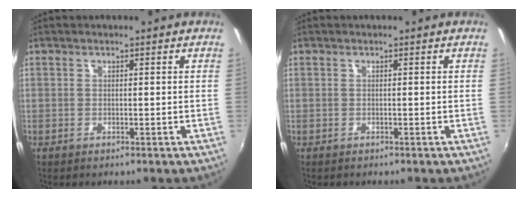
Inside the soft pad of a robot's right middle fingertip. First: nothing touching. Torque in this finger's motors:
{"motor_torque": [-0.38, -0.07, 0.03, -0.01]}